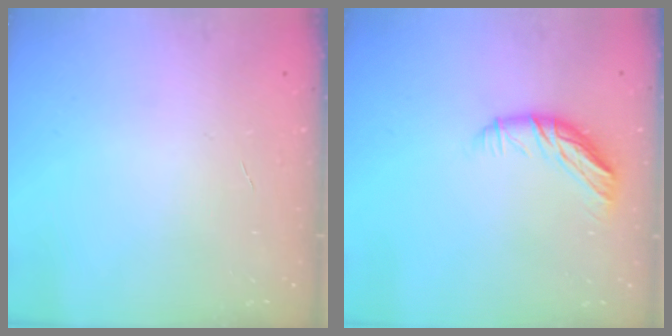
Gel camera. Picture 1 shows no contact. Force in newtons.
{"total": 10.7, "press": 10.5, "slide": 2.0}